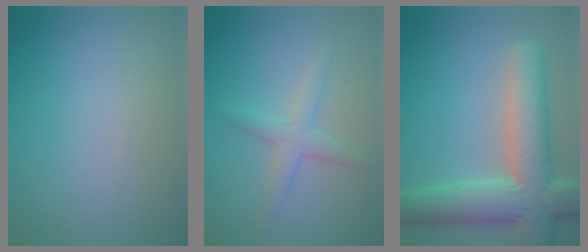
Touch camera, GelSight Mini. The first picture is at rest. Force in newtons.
{"total": 2.4, "press": 2.4, "slide": 0.1}
{"total": 10.1, "press": 10.1, "slide": 1.0}